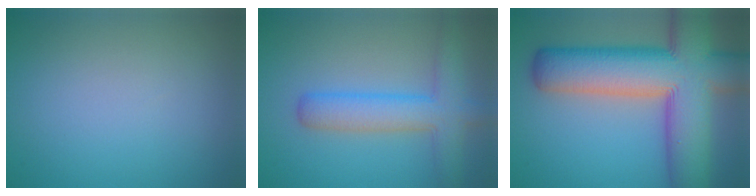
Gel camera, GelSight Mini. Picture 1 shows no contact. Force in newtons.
{"total": 4.9, "press": 4.9, "slide": 0.3}
{"total": 14.6, "press": 14.6, "slide": 0.7}